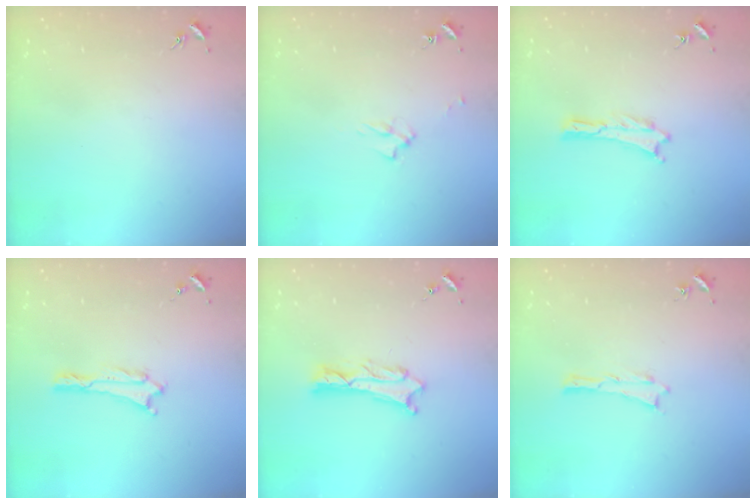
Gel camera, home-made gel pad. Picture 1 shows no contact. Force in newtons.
{"total": 2.5, "press": 2.5, "slide": 0.4}
{"total": 0.0}
{"total": 0.0}
{"total": 1.8, "press": 1.8, "slide": 0.2}
{"total": 0.0}